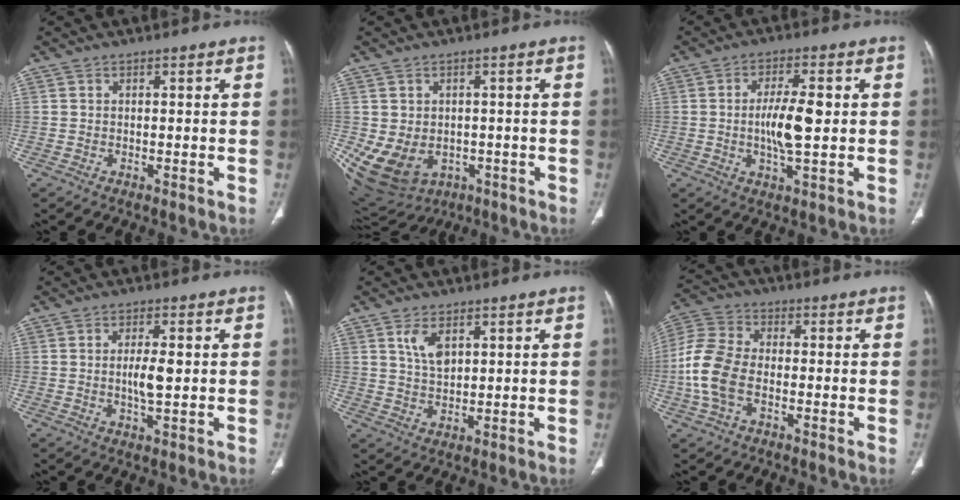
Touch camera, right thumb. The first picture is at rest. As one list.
[{"total": 13.4, "force": [-3.4, 11.0, 6.9], "torque": [-0.144, 0.009, -0.025]}, {"total": 8.3, "force": [0.2, 2.7, 7.8], "torque": [-0.145, 0.000, 0.002]}, {"total": 4.5, "force": [0.2, 1.4, 4.3], "torque": [-0.081, -0.004, 0.004]}, {"total": 4.9, "force": [2.2, 2.5, 3.6], "torque": [-0.063, -0.011, 0.049]}, {"total": 10.9, "force": [-2.3, 6.7, 8.3], "torque": [-0.189, 0.019, -0.053]}]